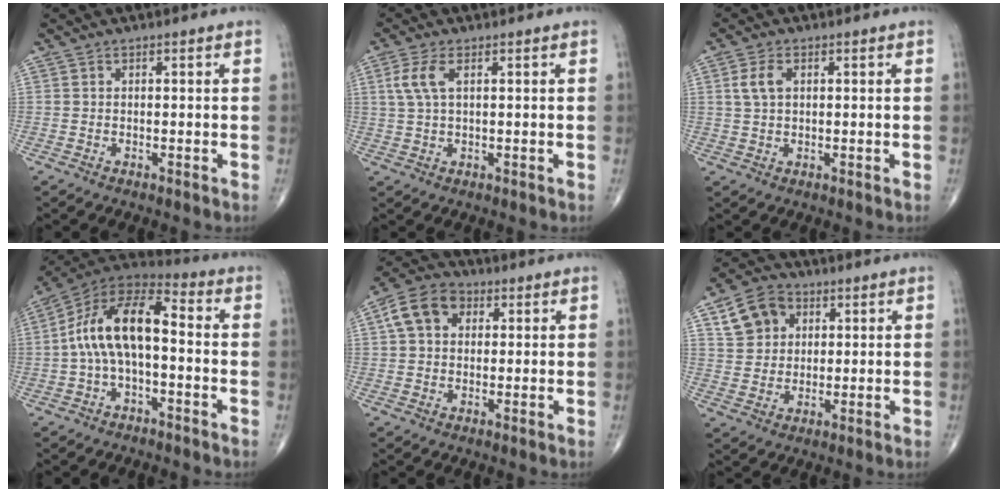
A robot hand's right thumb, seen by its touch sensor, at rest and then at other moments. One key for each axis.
{"total": 4.8, "fx": 1.6, "fy": 1.9, "fz": 4.1, "tx": -0.106, "ty": 0.006, "tz": 0.035}
{"total": 3.9, "fx": 1.1, "fy": 2.2, "fz": 3.0, "tx": -0.065, "ty": 0.005, "tz": 0.022}
{"total": 14.4, "fx": -0.5, "fy": 6.9, "fz": 12.6, "tx": -0.229, "ty": 0.051, "tz": -0.022}
{"total": 8.5, "fx": 2.3, "fy": 6.2, "fz": 5.2, "tx": -0.088, "ty": 0.016, "tz": 0.031}
{"total": 9.0, "fx": 3.5, "fy": 7.3, "fz": 4.0, "tx": -0.047, "ty": -0.001, "tz": 0.063}